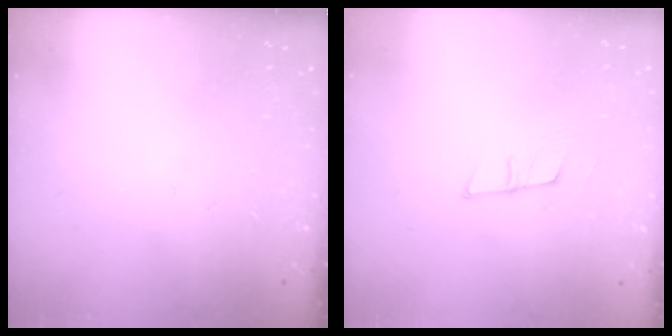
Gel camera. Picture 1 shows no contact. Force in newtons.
{"total": 6.9, "press": 6.3, "slide": 2.8}